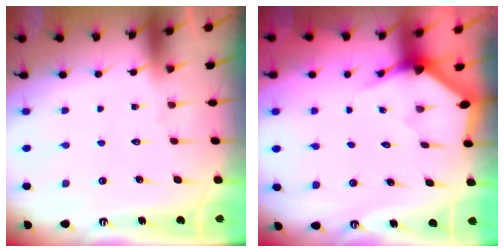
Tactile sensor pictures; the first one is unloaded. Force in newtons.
{"total": 3.2, "press": 3.2, "slide": 0.2}